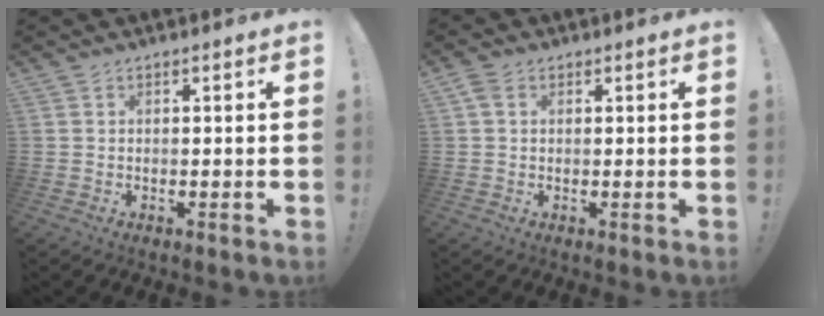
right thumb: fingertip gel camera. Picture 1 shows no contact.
{"total": 2.7, "force": [1.1, 1.9, 1.7], "torque": [-0.029, 0.003, 0.021]}